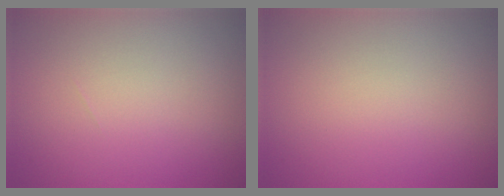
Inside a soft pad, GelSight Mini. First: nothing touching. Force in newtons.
{"total": 0.0}